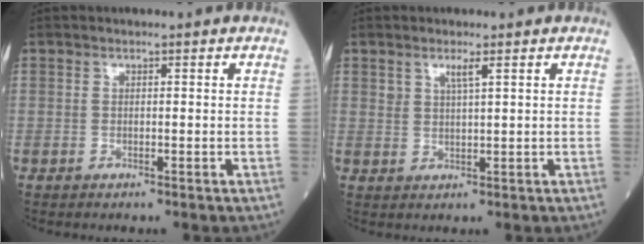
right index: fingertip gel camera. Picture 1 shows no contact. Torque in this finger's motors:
{"motor_torque": [-0.04, 0.04, 0.00, 0.01]}